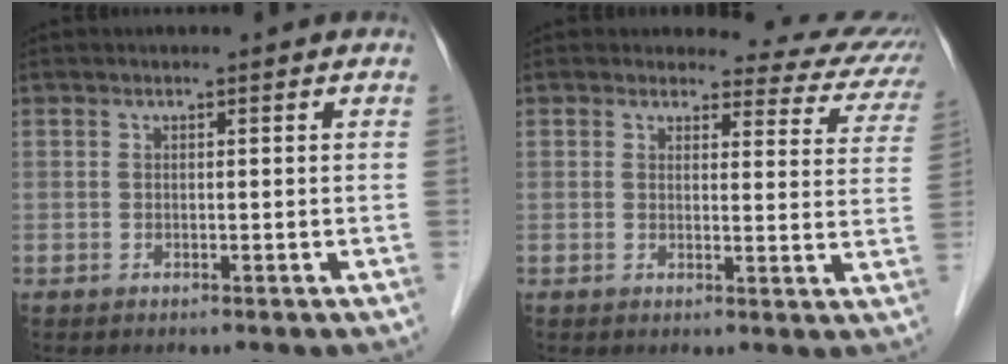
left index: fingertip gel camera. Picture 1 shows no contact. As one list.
[{"total": 10.2, "force": [9.1, 4.1, 1.7], "torque": [0.019, -0.022, 0.065]}]